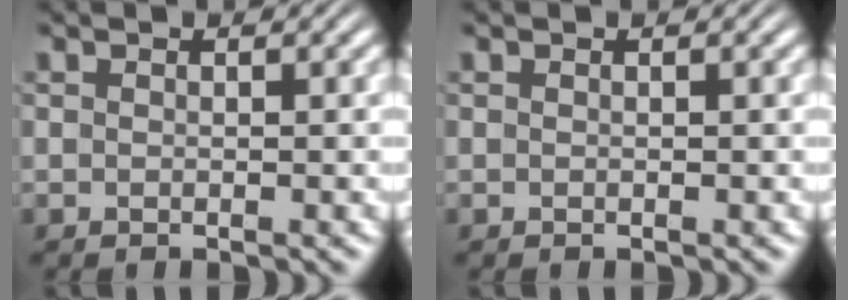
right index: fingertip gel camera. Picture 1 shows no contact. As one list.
[{"total": 0.0}]